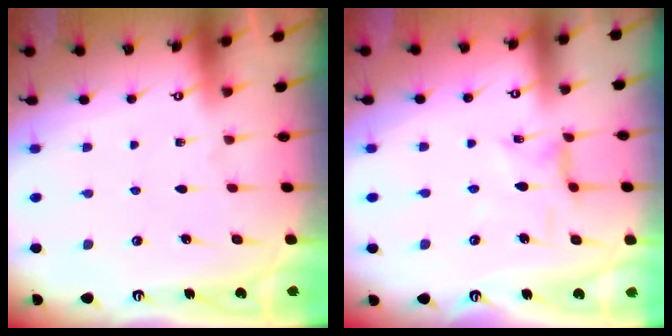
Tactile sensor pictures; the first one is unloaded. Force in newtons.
{"total": 2.4, "press": 2.4, "slide": 0.3}